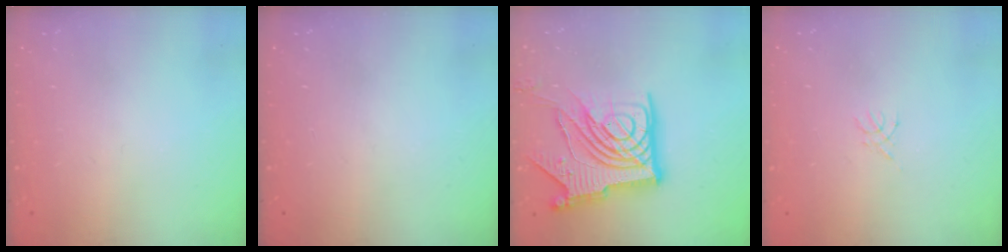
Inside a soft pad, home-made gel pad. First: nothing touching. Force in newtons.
{"total": 0.0}
{"total": 21.1, "press": 21.0, "slide": 2.7}
{"total": 1.4, "press": 1.4, "slide": 0.3}